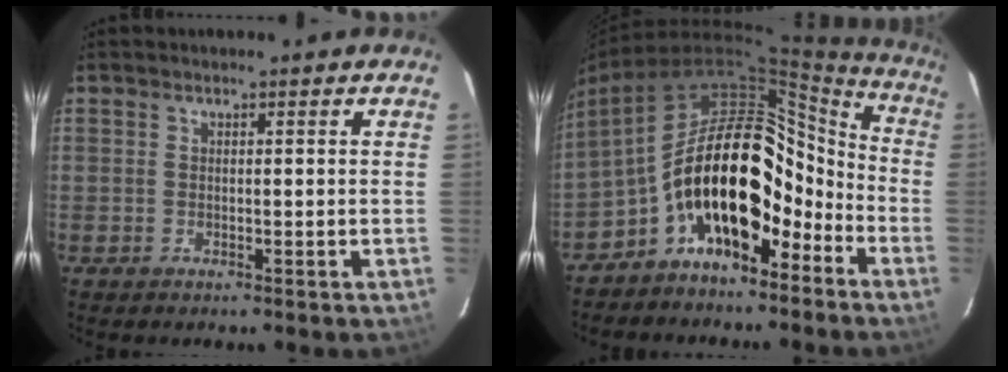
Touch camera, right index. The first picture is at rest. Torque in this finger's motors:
{"motor_torque": [1.62, -0.47, 1.05, 0.21]}